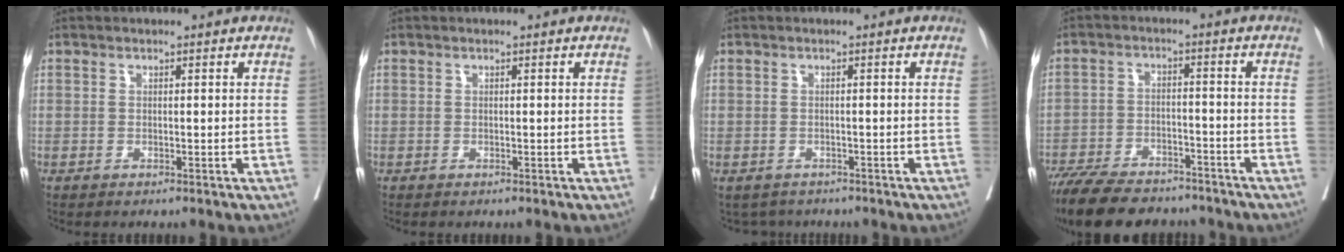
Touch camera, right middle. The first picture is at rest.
{"total": 0.0}
{"total": 3.4, "force": [-2.9, 1.9, 0.2], "torque": [0.002, 0.002, -0.041]}
{"total": 15.5, "force": [-13.1, 4.9, 6.5], "torque": [-0.126, -0.007, -0.200]}